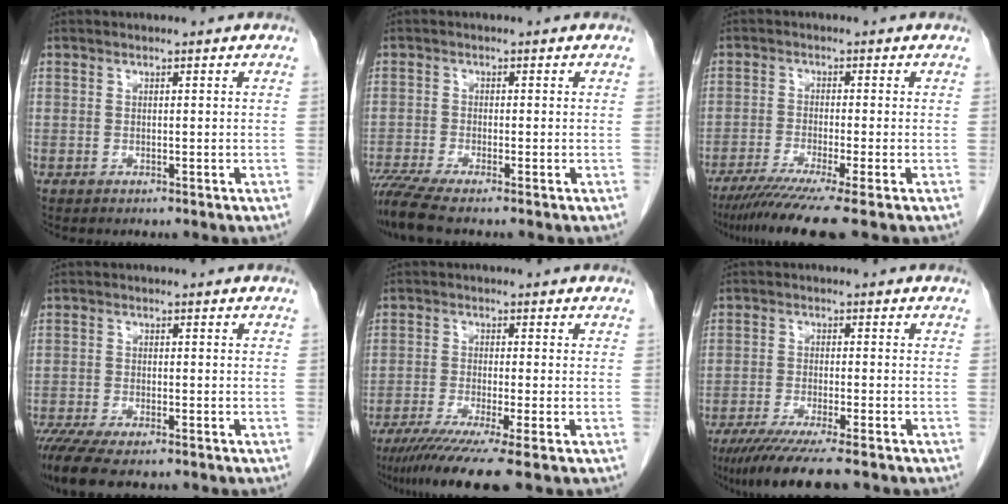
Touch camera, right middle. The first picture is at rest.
{"total": 5.0, "force": [-4.2, -0.6, 2.6], "torque": [-0.051, -0.015, -0.079]}
{"total": 9.0, "force": [-6.8, -1.5, 5.6], "torque": [-0.078, -0.029, -0.109]}
{"total": 9.6, "force": [-7.6, 2.4, 5.3], "torque": [-0.086, -0.014, -0.118]}
{"total": 9.1, "force": [-6.8, -1.2, 6.0], "torque": [-0.086, -0.028, -0.108]}
{"total": 10.7, "force": [-8.5, 0.2, 6.5], "torque": [-0.093, -0.026, -0.135]}